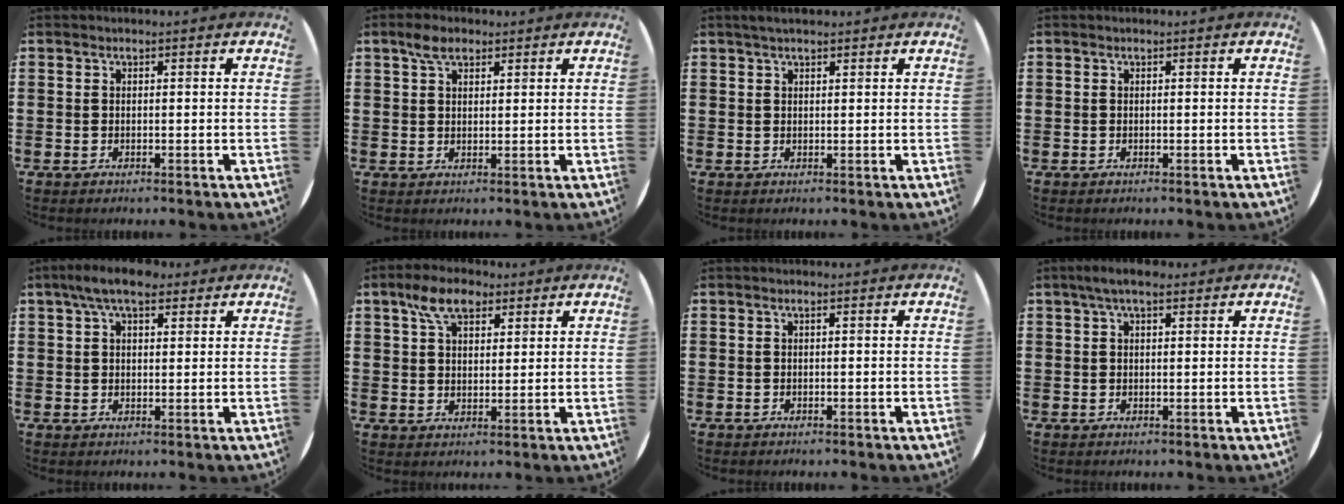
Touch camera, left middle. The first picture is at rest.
{"total": 3.5, "force": [2.5, 1.8, 1.8], "torque": [-0.023, 0.002, 0.042]}
{"total": 1.4, "force": [1.2, 0.3, 0.7], "torque": [-0.014, 0.004, 0.021]}
{"total": 0.0}
{"total": 5.6, "force": [4.1, 2.3, 3.1], "torque": [-0.062, 0.005, 0.073]}
{"total": 6.5, "force": [4.2, 3.6, 3.5], "torque": [-0.058, 0.003, 0.073]}
{"total": 0.0}
{"total": 2.9, "force": [2.1, 0.8, 1.8], "torque": [-0.032, 0.004, 0.035]}